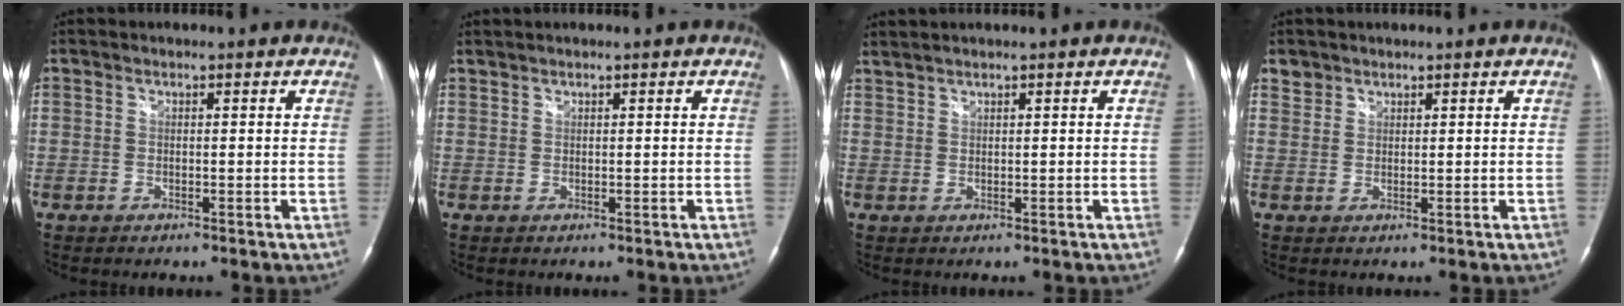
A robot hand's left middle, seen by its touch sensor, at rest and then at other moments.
{"total": 0.6, "force": [0.6, 0.0, 0.1], "torque": [-0.008, 0.009, 0.019]}
{"total": 2.2, "force": [2.0, -0.2, 0.9], "torque": [-0.024, 0.017, 0.044]}
{"total": 1.8, "force": [1.4, 1.1, -0.2], "torque": [0.010, 0.007, 0.022]}